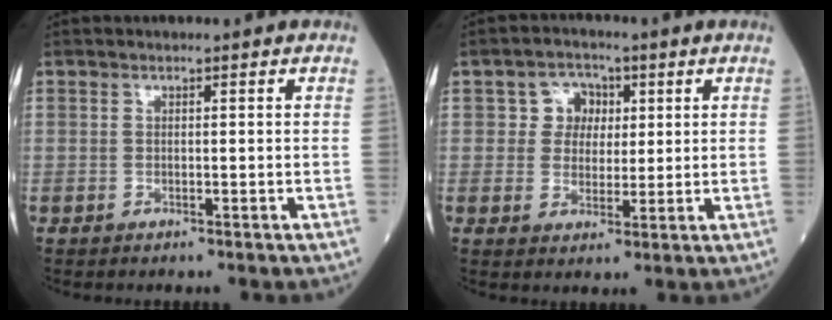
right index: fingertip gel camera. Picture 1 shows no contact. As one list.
[{"total": 4.8, "force": [1.3, 4.3, 1.7], "torque": [-0.020, 0.015, 0.022]}]